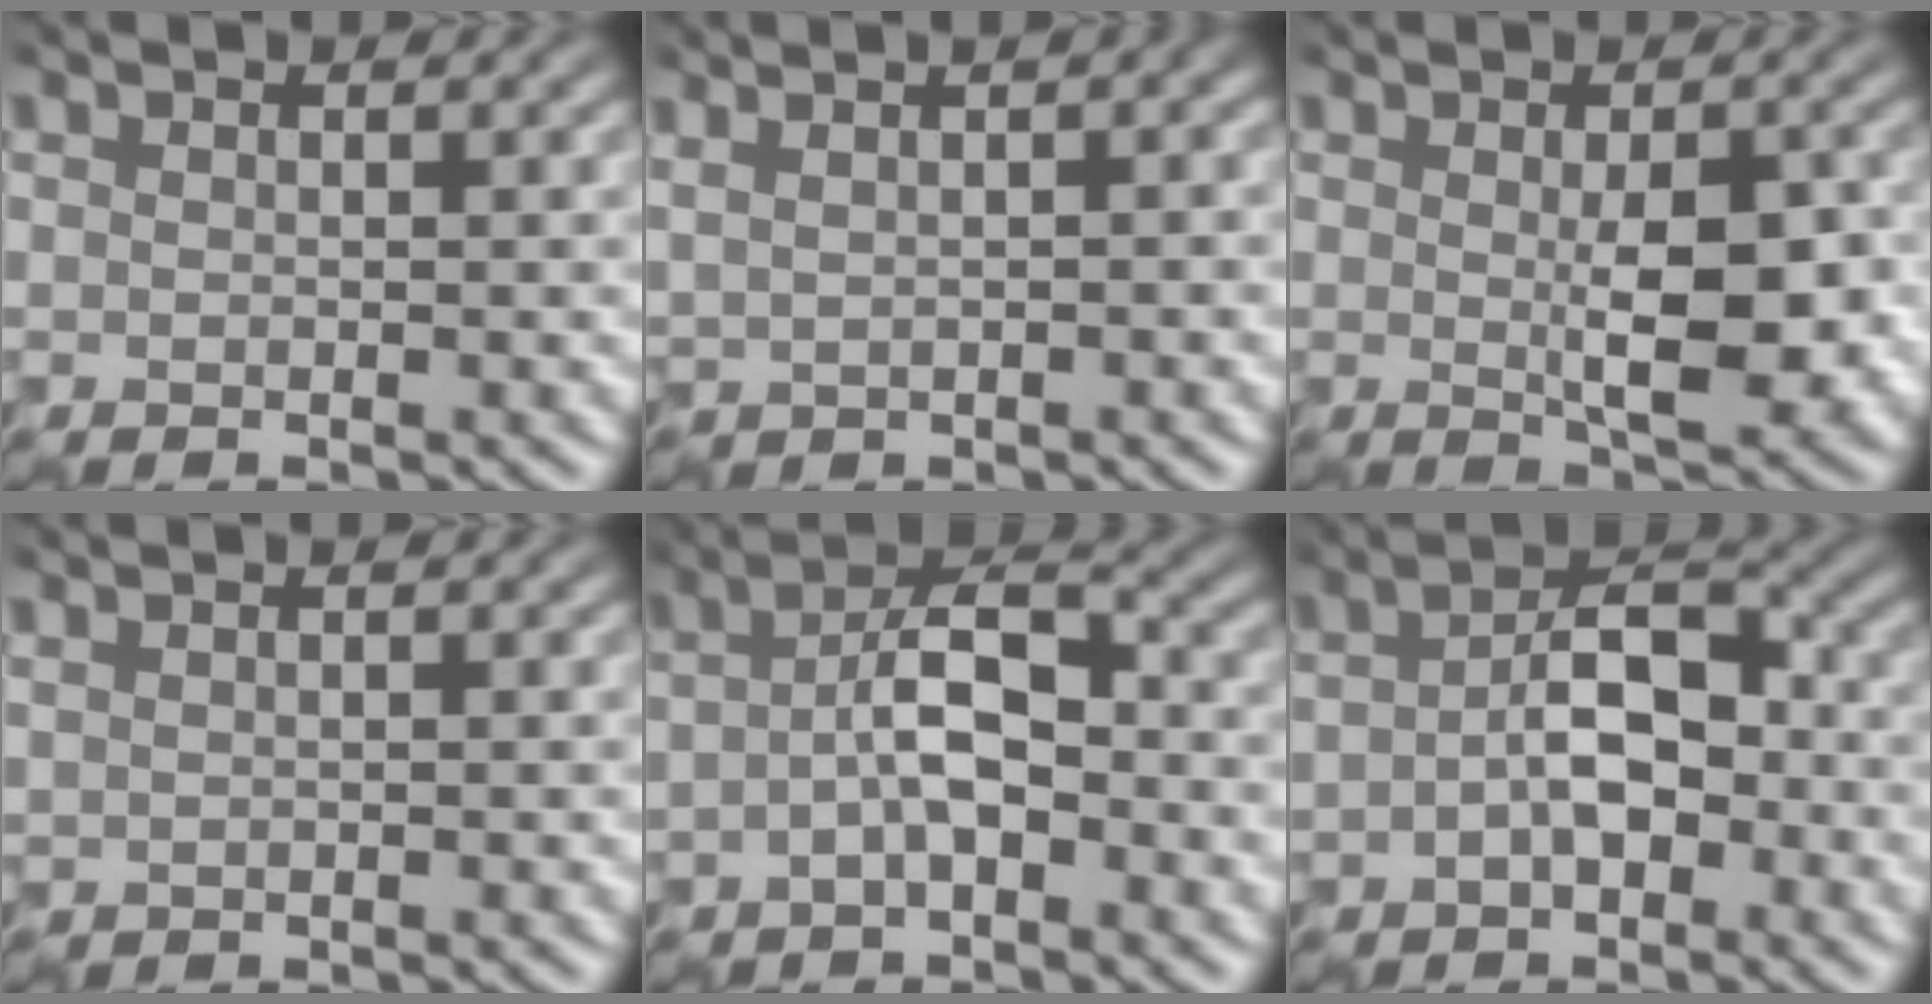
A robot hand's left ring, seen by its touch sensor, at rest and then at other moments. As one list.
[{"total": 4.8, "force": [2.7, 2.2, 3.3], "torque": [-0.042, 0.042, 0.026]}, {"total": 5.0, "force": [-0.2, 1.9, 4.6], "torque": [-0.073, -0.003, 0.001]}, {"total": 0.6, "force": [0.5, 0.3, 0.2], "torque": [-0.002, 0.001, 0.005]}, {"total": 4.2, "force": [-0.8, 1.9, 3.7], "torque": [-0.068, 0.015, -0.023]}, {"total": 5.0, "force": [-0.6, 2.8, 4.0], "torque": [-0.067, 0.010, -0.019]}]